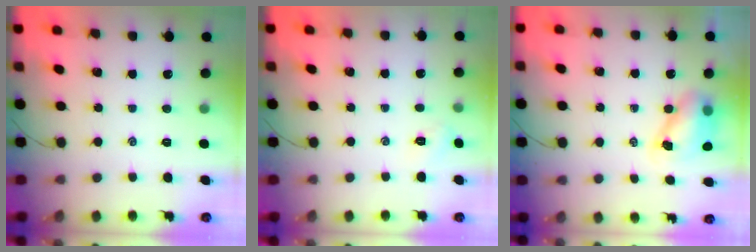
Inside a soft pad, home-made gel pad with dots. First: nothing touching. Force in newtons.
{"total": 3.0, "press": 2.9, "slide": 0.8}
{"total": 7.7, "press": 7.6, "slide": 1.4}